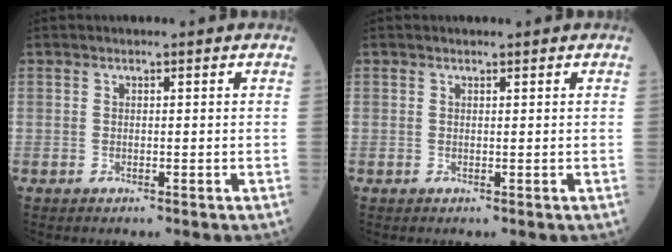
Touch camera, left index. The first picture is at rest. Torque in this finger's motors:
{"motor_torque": [-0.02, 0.05, -0.04, -0.01]}